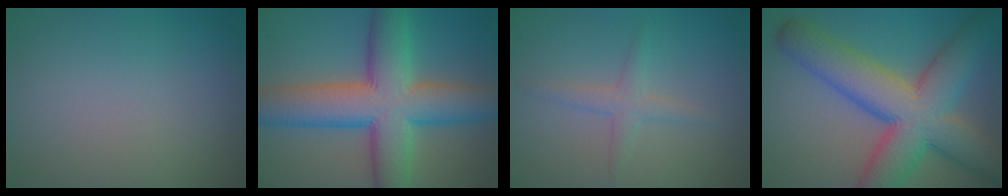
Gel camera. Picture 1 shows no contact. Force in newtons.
{"total": 11.3, "press": 11.3, "slide": 0.4}
{"total": 1.8, "press": 1.8, "slide": 0.1}
{"total": 11.7, "press": 11.7, "slide": 0.5}